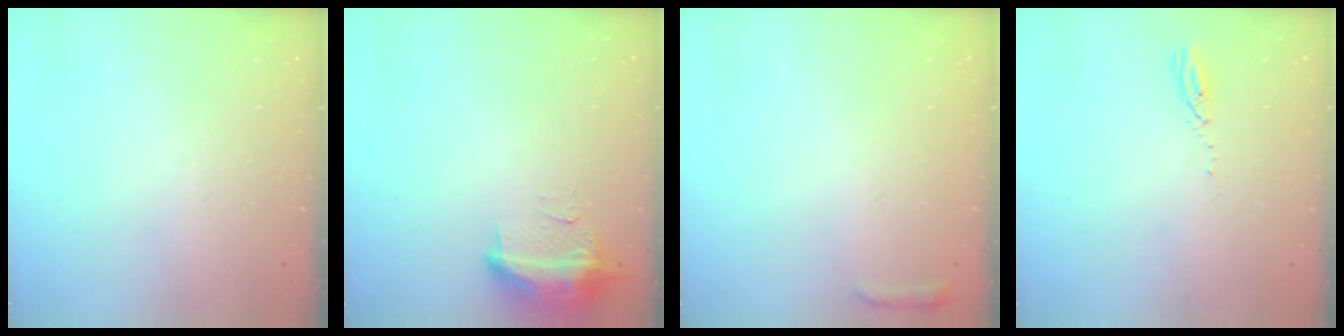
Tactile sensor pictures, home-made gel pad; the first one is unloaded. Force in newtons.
{"total": 11.3, "press": 10.3, "slide": 4.7}
{"total": 4.7, "press": 4.6, "slide": 0.9}
{"total": 3.2, "press": 3.2, "slide": 0.2}